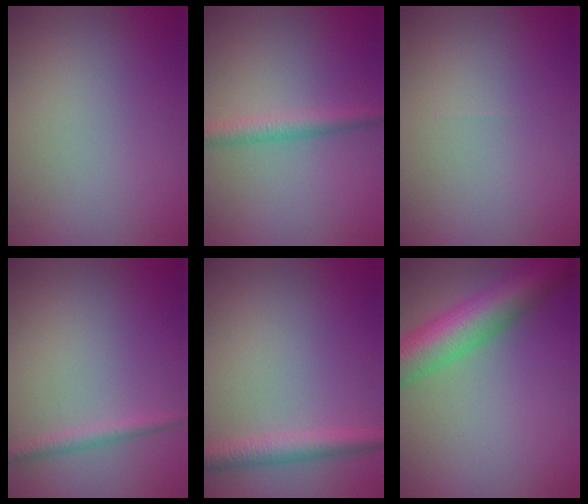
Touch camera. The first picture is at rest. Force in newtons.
{"total": 2.2, "press": 2.2, "slide": 0.1}
{"total": 0.0}
{"total": 1.3, "press": 1.3, "slide": 0.1}
{"total": 2.6, "press": 2.6, "slide": 0.1}
{"total": 8.0, "press": 8.0, "slide": 0.4}